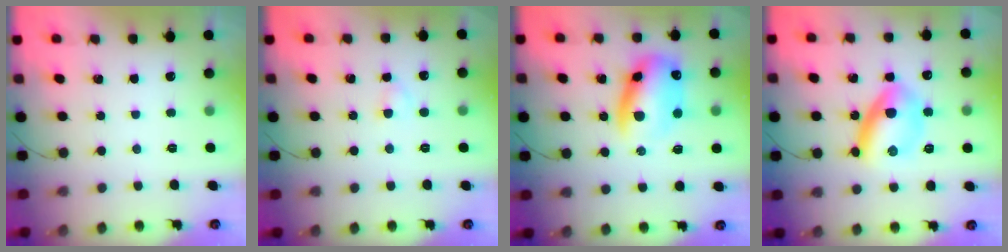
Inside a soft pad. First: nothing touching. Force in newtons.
{"total": 2.0, "press": 1.7, "slide": 1.0}
{"total": 13.4, "press": 13.1, "slide": 2.9}
{"total": 10.8, "press": 10.8, "slide": 0.3}